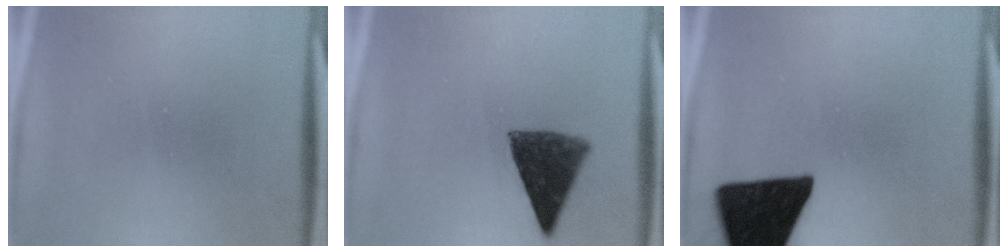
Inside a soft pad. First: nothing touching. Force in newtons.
{"total": 8.8}
{"total": 18.6}